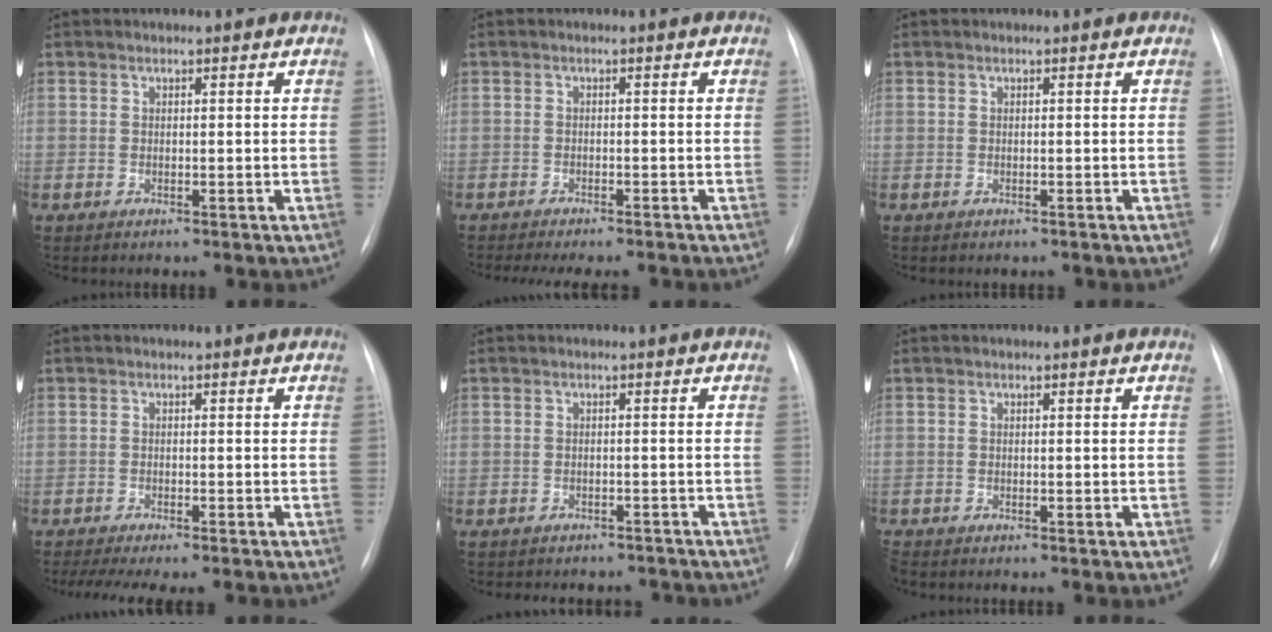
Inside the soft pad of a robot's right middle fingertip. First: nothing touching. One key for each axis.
{"total": 10.7, "fx": -9.5, "fy": 2.0, "fz": 4.5, "tx": -0.057, "ty": -0.006, "tz": -0.117}
{"total": 0.6, "fx": -0.4, "fy": 0.3, "fz": 0.1, "tx": -0.005, "ty": 0.002, "tz": -0.006}
{"total": 11.5, "fx": -9.8, "fy": 2.2, "fz": 5.6, "tx": -0.081, "ty": -0.005, "tz": -0.130}
{"total": 8.1, "fx": -7.3, "fy": 3.2, "fz": 1.5, "tx": -0.019, "ty": 0.011, "tz": -0.078}
{"total": 1.0, "fx": -0.9, "fy": 0.3, "fz": 0.2, "tx": -0.006, "ty": -0.002, "tz": -0.014}